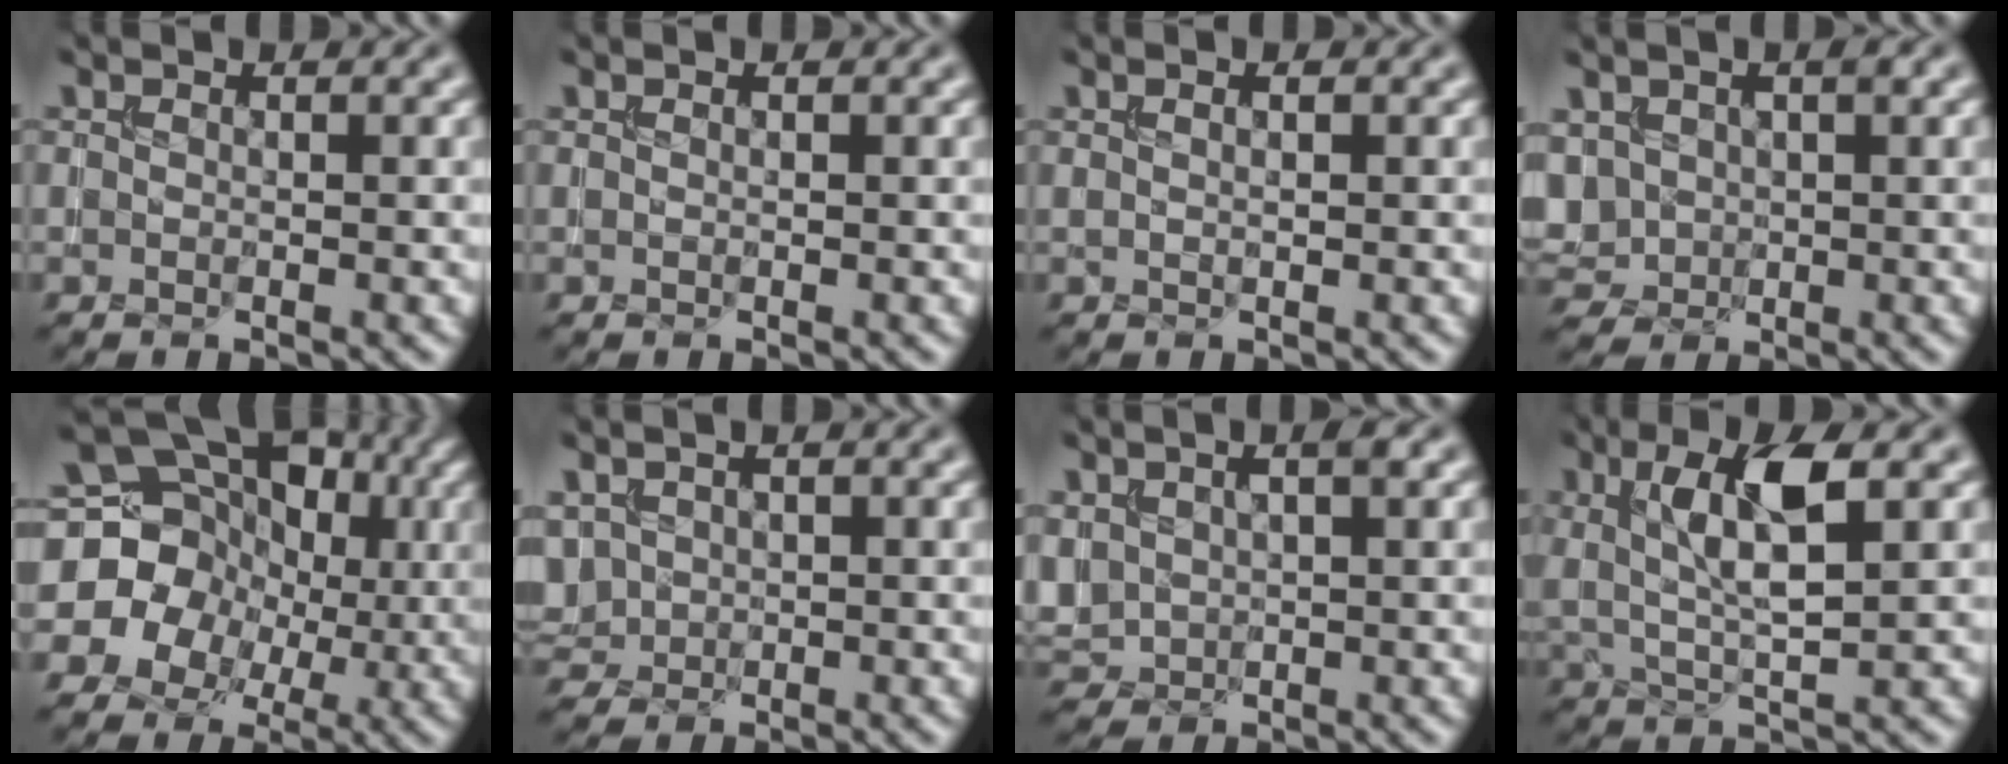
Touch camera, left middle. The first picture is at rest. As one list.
[{"total": 0.0}, {"total": 0.6, "force": [0.2, 0.2, 0.5], "torque": [-0.002, -0.005, 0.004]}, {"total": 3.5, "force": [0.4, 2.6, 2.3], "torque": [-0.050, 0.004, 0.011]}, {"total": 15.4, "force": [1.5, 13.5, 7.3], "torque": [-0.132, 0.022, 0.008]}, {"total": 2.8, "force": [0.4, 2.3, 1.5], "torque": [-0.043, 0.000, 0.018]}, {"total": 3.3, "force": [0.8, 2.3, 2.3], "torque": [-0.052, 0.003, 0.019]}, {"total": 6.3, "force": [1.8, 2.1, 5.6], "torque": [-0.101, 0.005, 0.034]}]